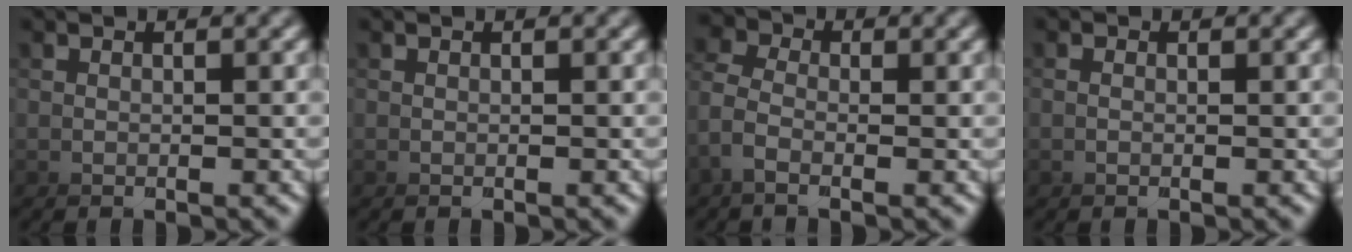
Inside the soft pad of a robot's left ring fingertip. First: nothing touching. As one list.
[{"total": 0.0}, {"total": 2.6, "force": [-2.2, -0.4, -1.3], "torque": [-0.004, 0.003, -0.051]}, {"total": 0.5, "force": [-0.4, -0.3, -0.2], "torque": [0.000, -0.006, -0.004]}]